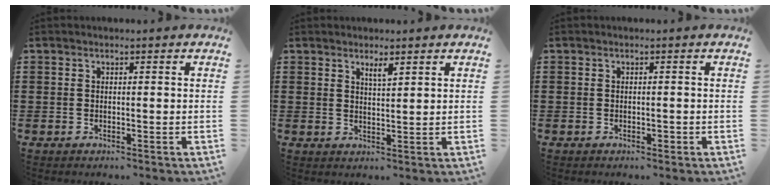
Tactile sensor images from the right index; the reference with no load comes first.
{"total": 2.2, "force": [1.6, 0.4, 1.5], "torque": [-0.023, -0.002, 0.026]}
{"total": 0.6, "force": [-0.3, 0.2, 0.5], "torque": [-0.011, -0.005, -0.003]}